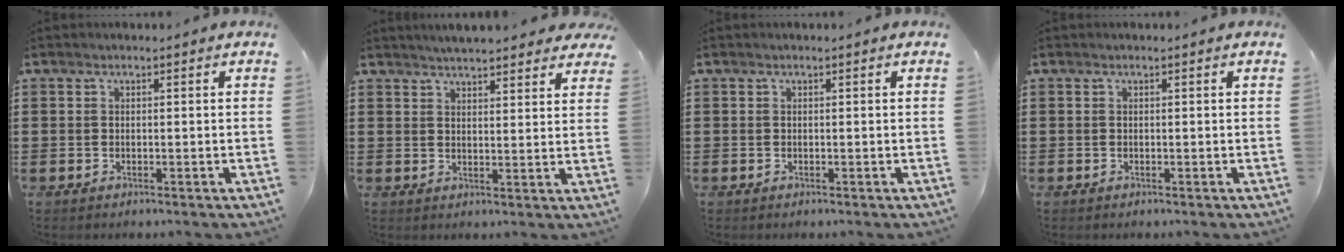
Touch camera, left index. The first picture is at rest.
{"total": 4.0, "force": [3.9, 0.4, 0.7], "torque": [-0.025, -0.009, 0.073]}
{"total": 0.0}
{"total": 0.0}